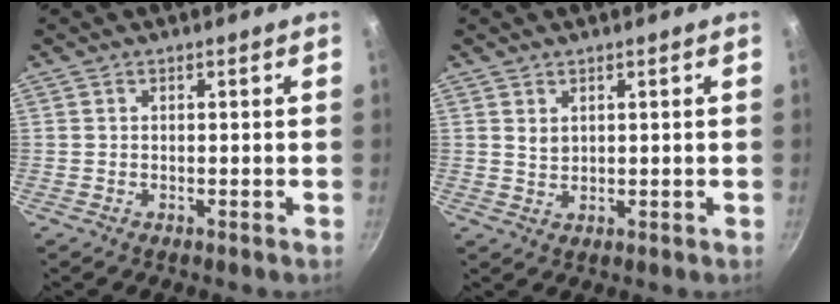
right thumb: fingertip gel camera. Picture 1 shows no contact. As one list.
[{"total": 1.8, "force": [1.1, 1.1, 1.0], "torque": [-0.013, -0.009, 0.024]}]